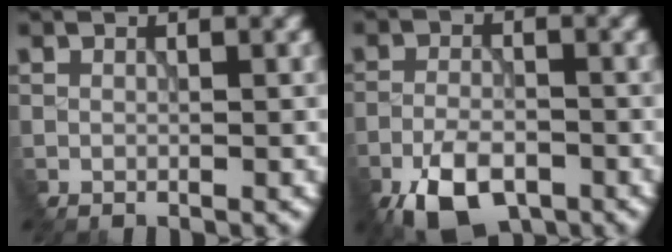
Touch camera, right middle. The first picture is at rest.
{"total": 5.9, "force": [-4.2, 2.5, 3.3], "torque": [-0.059, -0.010, -0.081]}